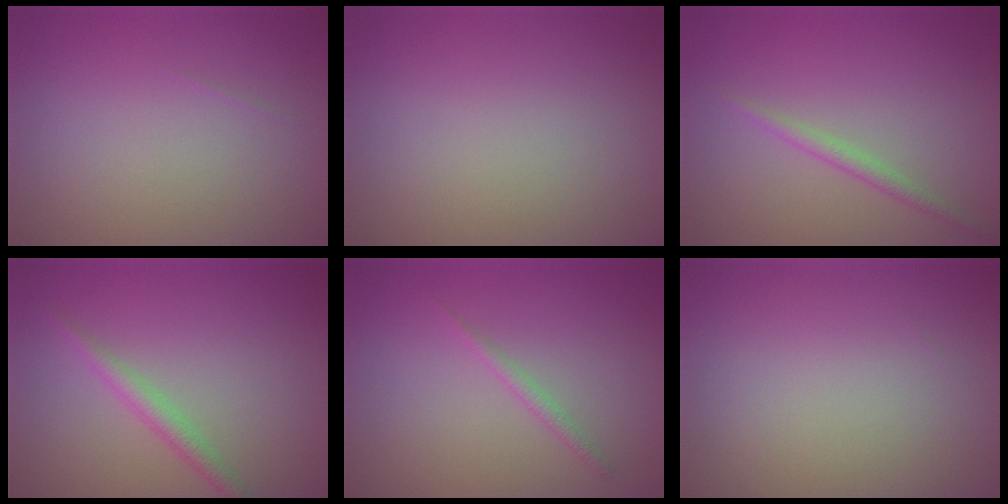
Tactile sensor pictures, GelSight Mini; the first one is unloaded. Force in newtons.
{"total": 0.0}
{"total": 1.4, "press": 1.4, "slide": 0.1}
{"total": 2.0, "press": 2.0, "slide": 0.1}
{"total": 1.0, "press": 1.0, "slide": 0.1}
{"total": 0.0}